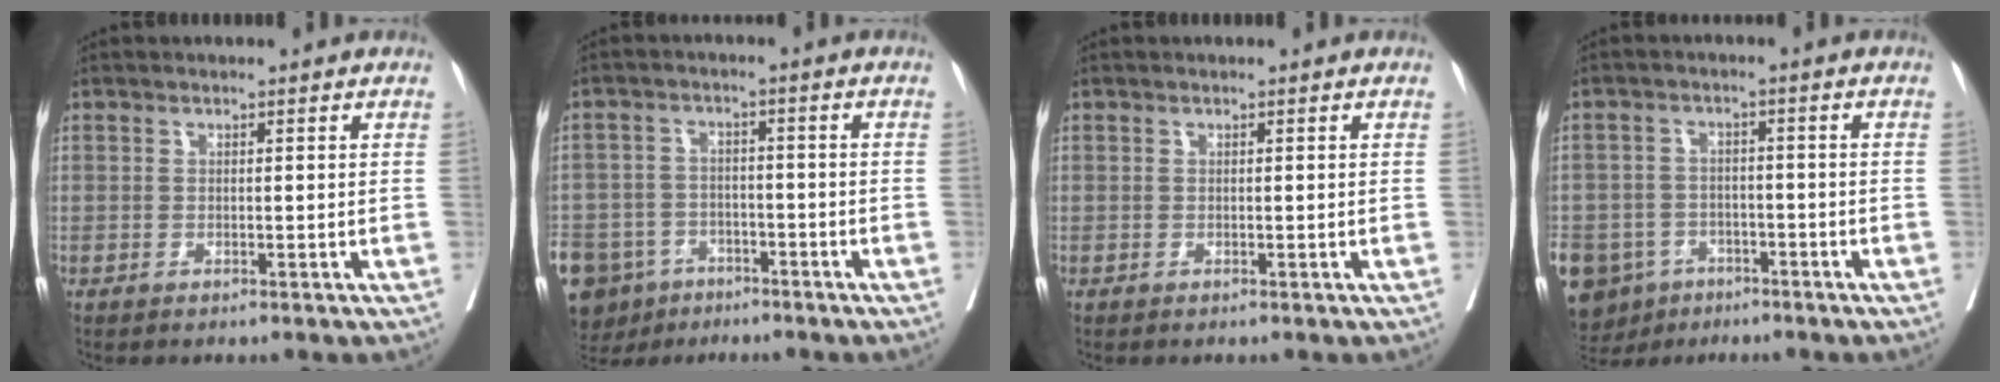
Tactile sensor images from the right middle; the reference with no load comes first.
{"total": 18.5, "force": [-10.9, 13.2, 7.1], "torque": [-0.225, -0.012, -0.162]}
{"total": 0.0}
{"total": 15.9, "force": [-8.9, 11.9, 5.5], "torque": [-0.162, 0.000, -0.124]}